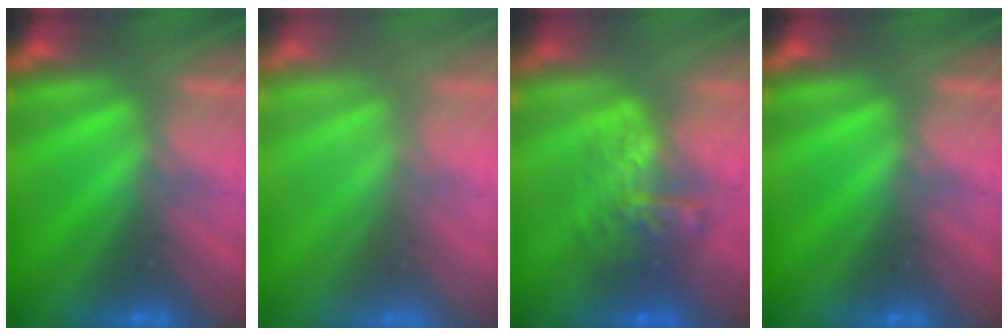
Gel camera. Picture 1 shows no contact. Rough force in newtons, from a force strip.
{"total": 3.1}
{"total": 7.8}
{"total": 0.0}